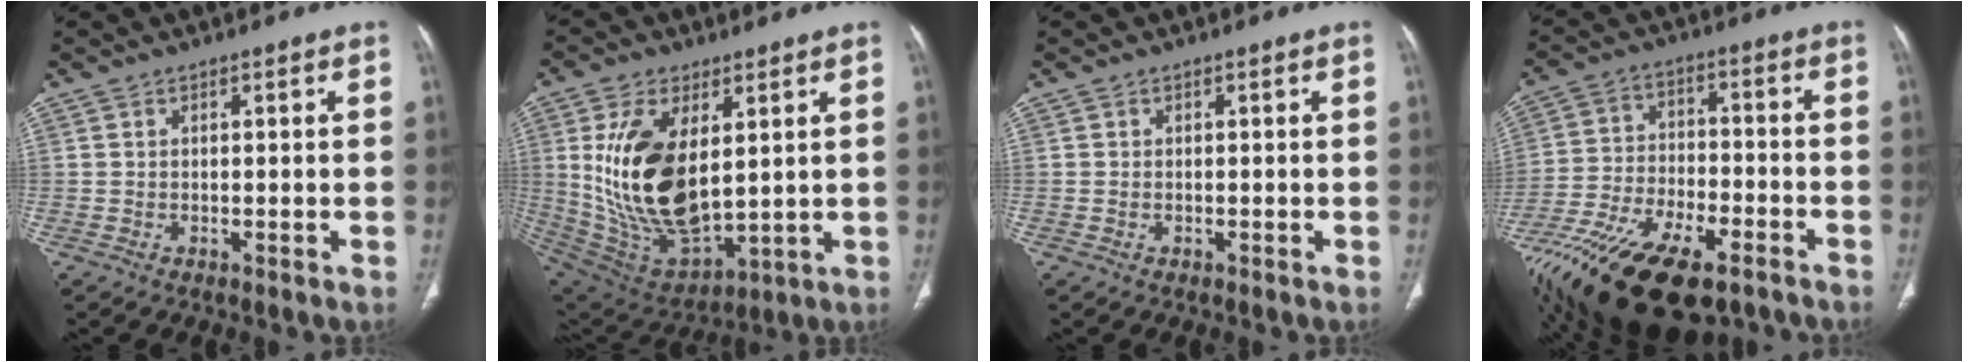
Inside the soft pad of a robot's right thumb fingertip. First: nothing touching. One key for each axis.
{"total": 20.8, "fx": 3.8, "fy": 11.0, "fz": 17.2, "tx": -0.323, "ty": -0.026, "tz": 0.092}
{"total": 0.0}
{"total": 24.2, "fx": -15.5, "fy": 10.3, "fz": 15.5, "tx": -0.325, "ty": 0.020, "tz": -0.269}